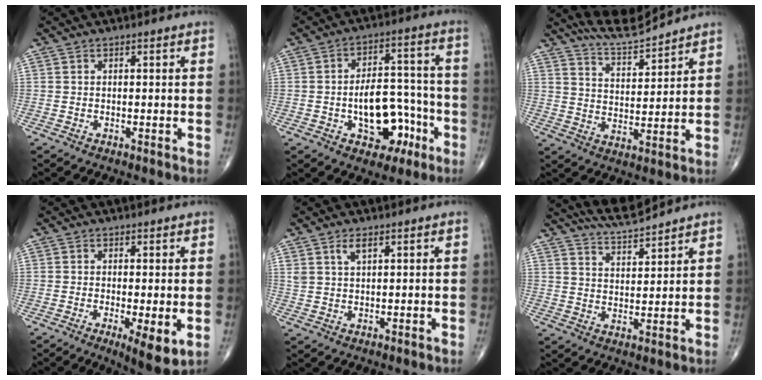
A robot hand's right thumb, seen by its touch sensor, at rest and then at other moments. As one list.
[{"total": 12.8, "force": [-4.4, 7.8, 9.1], "torque": [-0.101, 0.050, -0.058]}, {"total": 8.1, "force": [7.9, 0.1, 1.4], "torque": [-0.023, -0.045, 0.153]}, {"total": 6.4, "force": [-1.4, 1.6, 6.0], "torque": [-0.098, -0.021, -0.022]}, {"total": 2.7, "force": [1.6, 1.1, 1.9], "torque": [-0.038, -0.004, 0.035]}, {"total": 7.2, "force": [7.0, 0.2, 1.6], "torque": [-0.028, -0.037, 0.133]}]